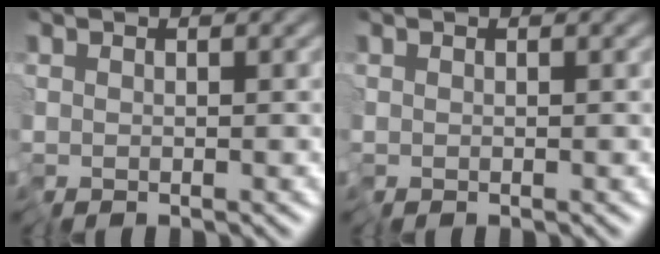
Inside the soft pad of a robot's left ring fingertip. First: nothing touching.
{"total": 0.0}